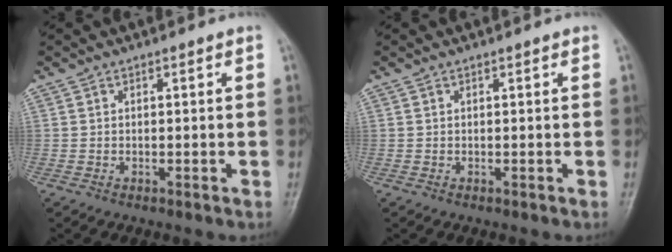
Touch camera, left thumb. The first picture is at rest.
{"total": 0.0}